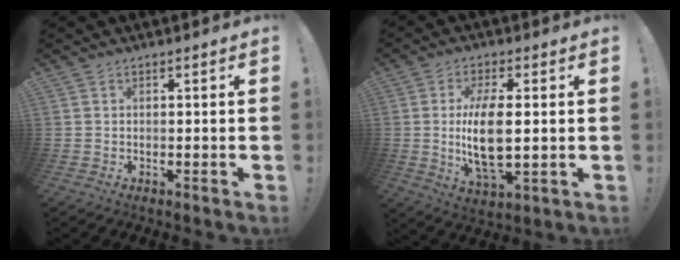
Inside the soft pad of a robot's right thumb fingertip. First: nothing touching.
{"total": 13.1, "force": [0.4, 5.2, 12.0], "torque": [-0.240, -0.016, -0.001]}